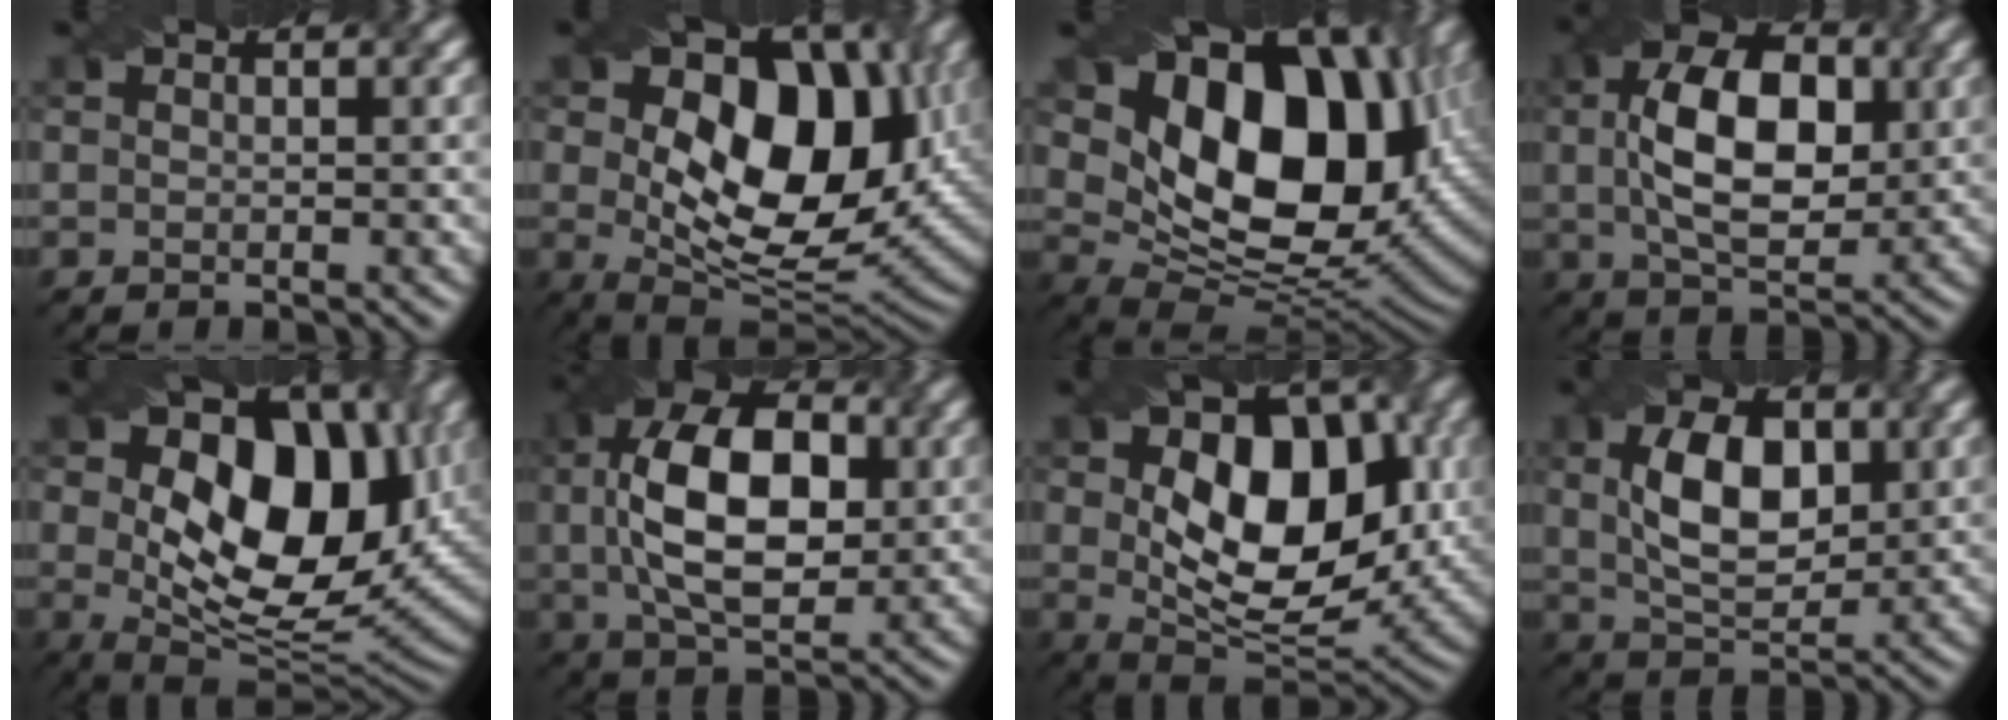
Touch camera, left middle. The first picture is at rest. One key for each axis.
{"total": 12.7, "fx": 1.8, "fy": 7.7, "fz": 9.9, "tx": -0.149, "ty": 0.007, "tz": 0.046}
{"total": 15.3, "fx": 4.0, "fy": 10.0, "fz": 10.9, "tx": -0.160, "ty": 0.016, "tz": 0.087}
{"total": 8.1, "fx": 0.1, "fy": 4.5, "fz": 6.8, "tx": -0.130, "ty": 0.021, "tz": 0.010}
{"total": 12.9, "fx": 2.0, "fy": 7.8, "fz": 10.1, "tx": -0.154, "ty": 0.007, "tz": 0.047}
{"total": 10.2, "fx": 0.2, "fy": 5.7, "fz": 8.5, "tx": -0.170, "ty": 0.026, "tz": 0.011}
{"total": 11.5, "fx": 0.8, "fy": 6.9, "fz": 9.2, "tx": -0.150, "ty": 0.008, "tz": 0.025}
{"total": 5.5, "fx": 0.2, "fy": 3.1, "fz": 4.5, "tx": -0.095, "ty": 0.017, "tz": 0.018}